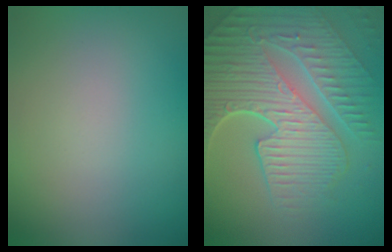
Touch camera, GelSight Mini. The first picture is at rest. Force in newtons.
{"total": 9.7, "press": 6.6, "slide": 7.0}